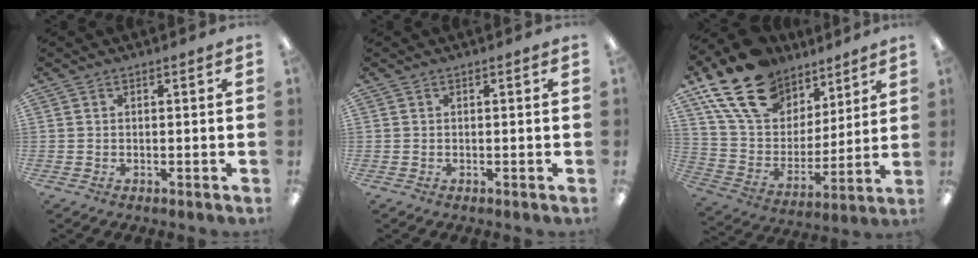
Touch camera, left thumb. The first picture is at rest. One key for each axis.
{"total": 0.0}
{"total": 21.4, "fx": 13.8, "fy": 13.2, "fz": 9.6, "tx": -0.181, "ty": -0.067, "tz": 0.258}